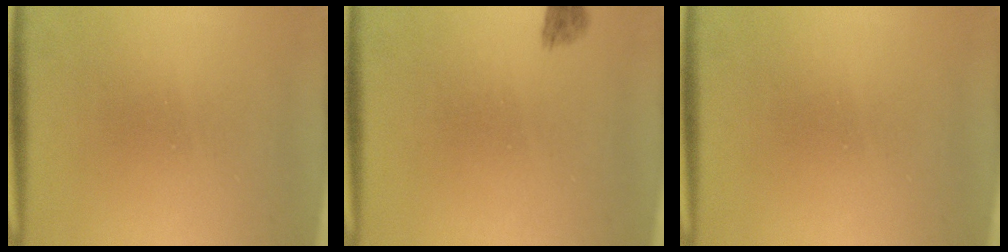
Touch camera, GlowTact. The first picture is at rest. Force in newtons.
{"total": 1.6}
{"total": 0.0}